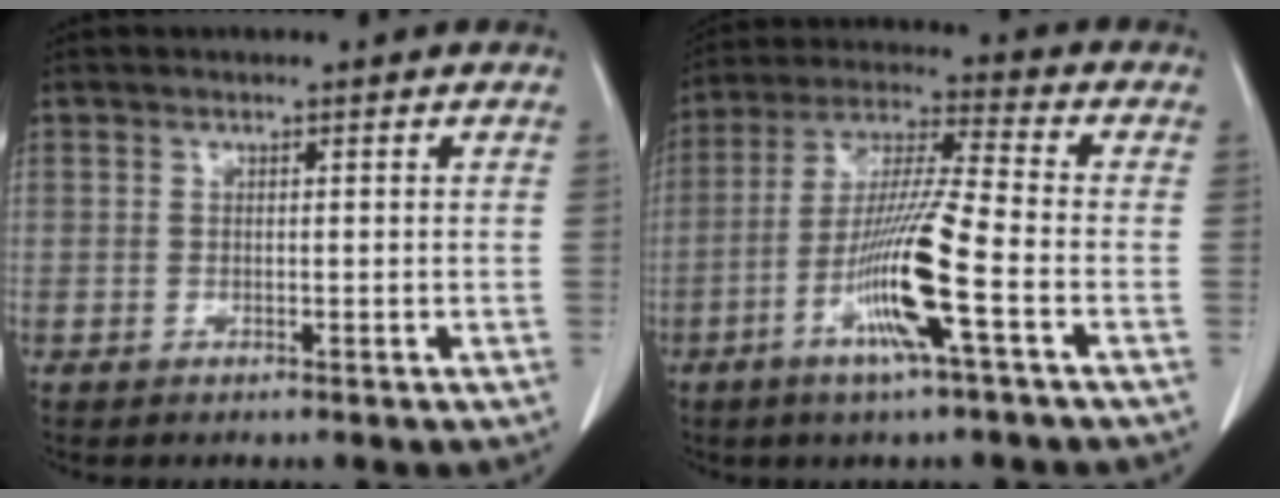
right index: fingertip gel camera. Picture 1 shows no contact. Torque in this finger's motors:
{"motor_torque": [1.81, -0.33, 0.40, 0.21]}